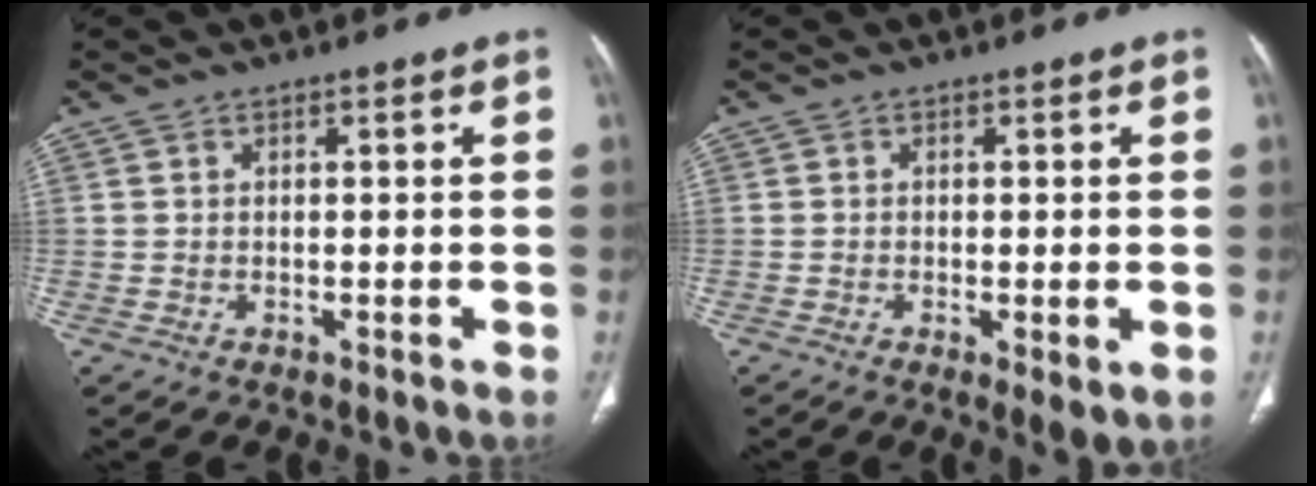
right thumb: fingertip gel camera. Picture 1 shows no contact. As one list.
[{"total": 4.0, "force": [-1.1, 1.1, 3.7], "torque": [-0.060, -0.013, -0.016]}]